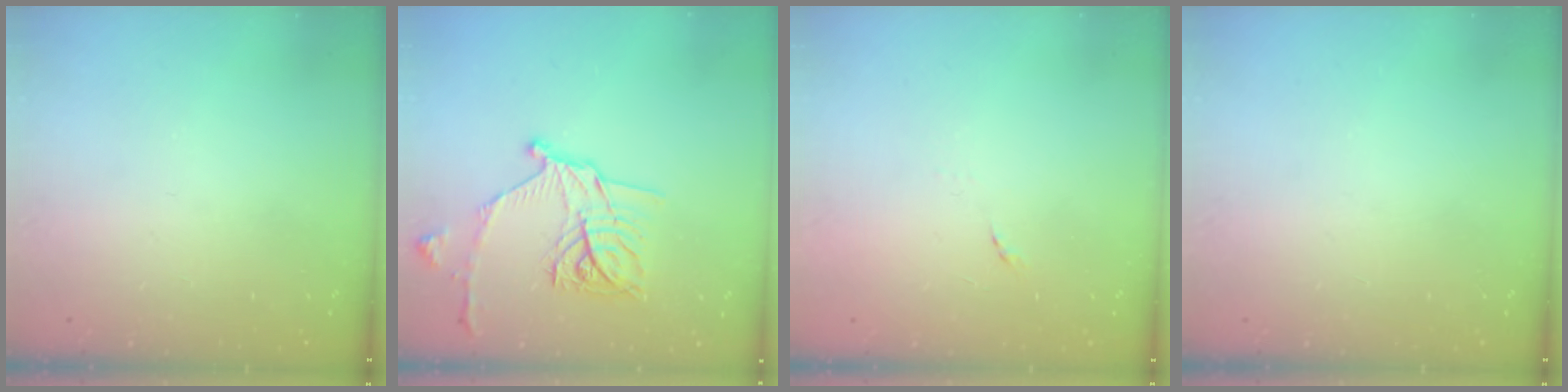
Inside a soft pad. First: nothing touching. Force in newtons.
{"total": 16.7, "press": 16.6, "slide": 0.6}
{"total": 5.7, "press": 5.6, "slide": 0.6}
{"total": 0.0}